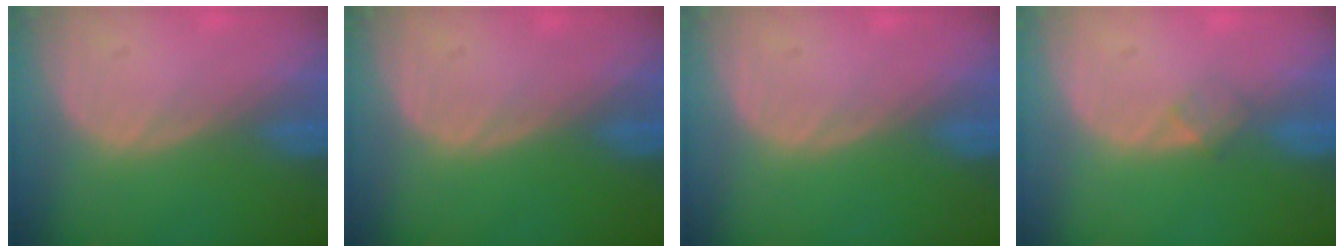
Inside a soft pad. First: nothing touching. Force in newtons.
{"total": 0.0}
{"total": 0.0}
{"total": 1.8, "press": 1.8, "slide": 0.2}